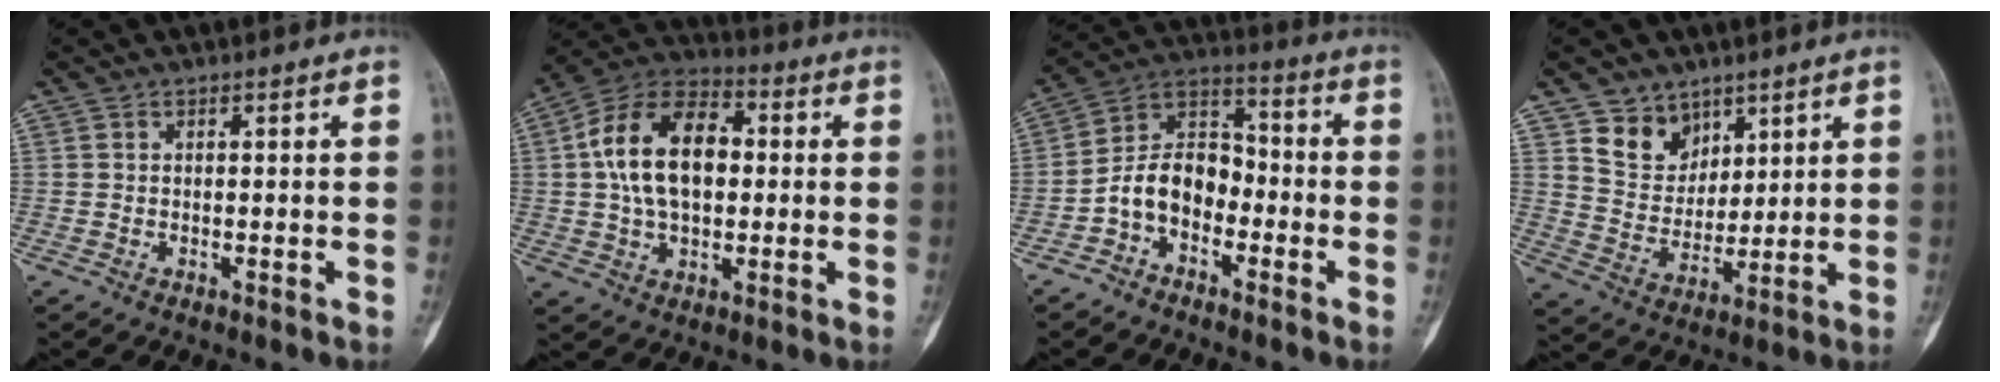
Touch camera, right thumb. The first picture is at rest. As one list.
[{"total": 16.6, "force": [1.7, 10.2, 12.9], "torque": [-0.212, 0.027, 0.022]}, {"total": 10.3, "force": [-3.9, 7.0, 6.5], "torque": [-0.099, 0.058, -0.084]}, {"total": 8.8, "force": [5.7, 6.4, 1.9], "torque": [0.001, -0.046, 0.115]}]